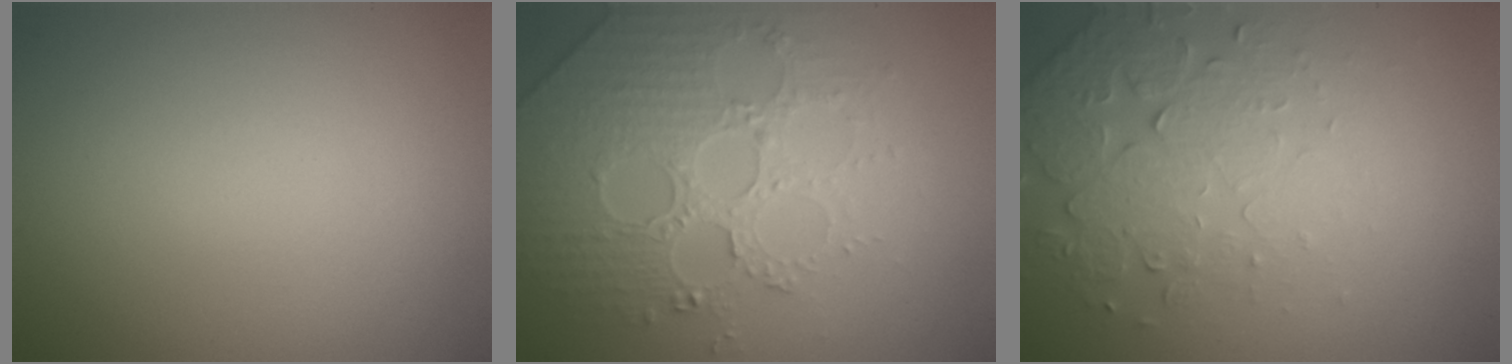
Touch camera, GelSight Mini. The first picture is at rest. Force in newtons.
{"total": 4.7, "press": 4.5, "slide": 1.1}
{"total": 4.9, "press": 3.4, "slide": 3.6}